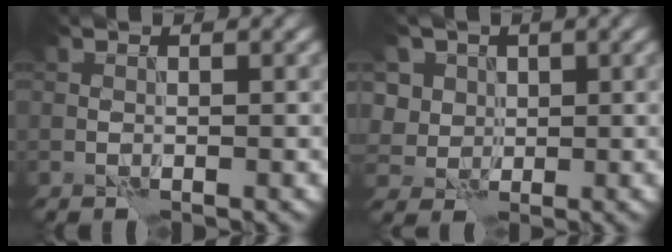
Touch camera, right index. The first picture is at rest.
{"total": 5.8, "force": [2.4, 4.8, 2.2], "torque": [-0.053, 0.009, 0.033]}